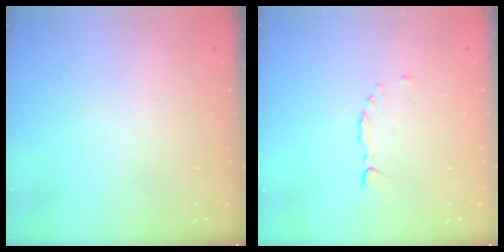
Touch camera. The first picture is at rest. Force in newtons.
{"total": 2.3, "press": 2.2, "slide": 0.7}